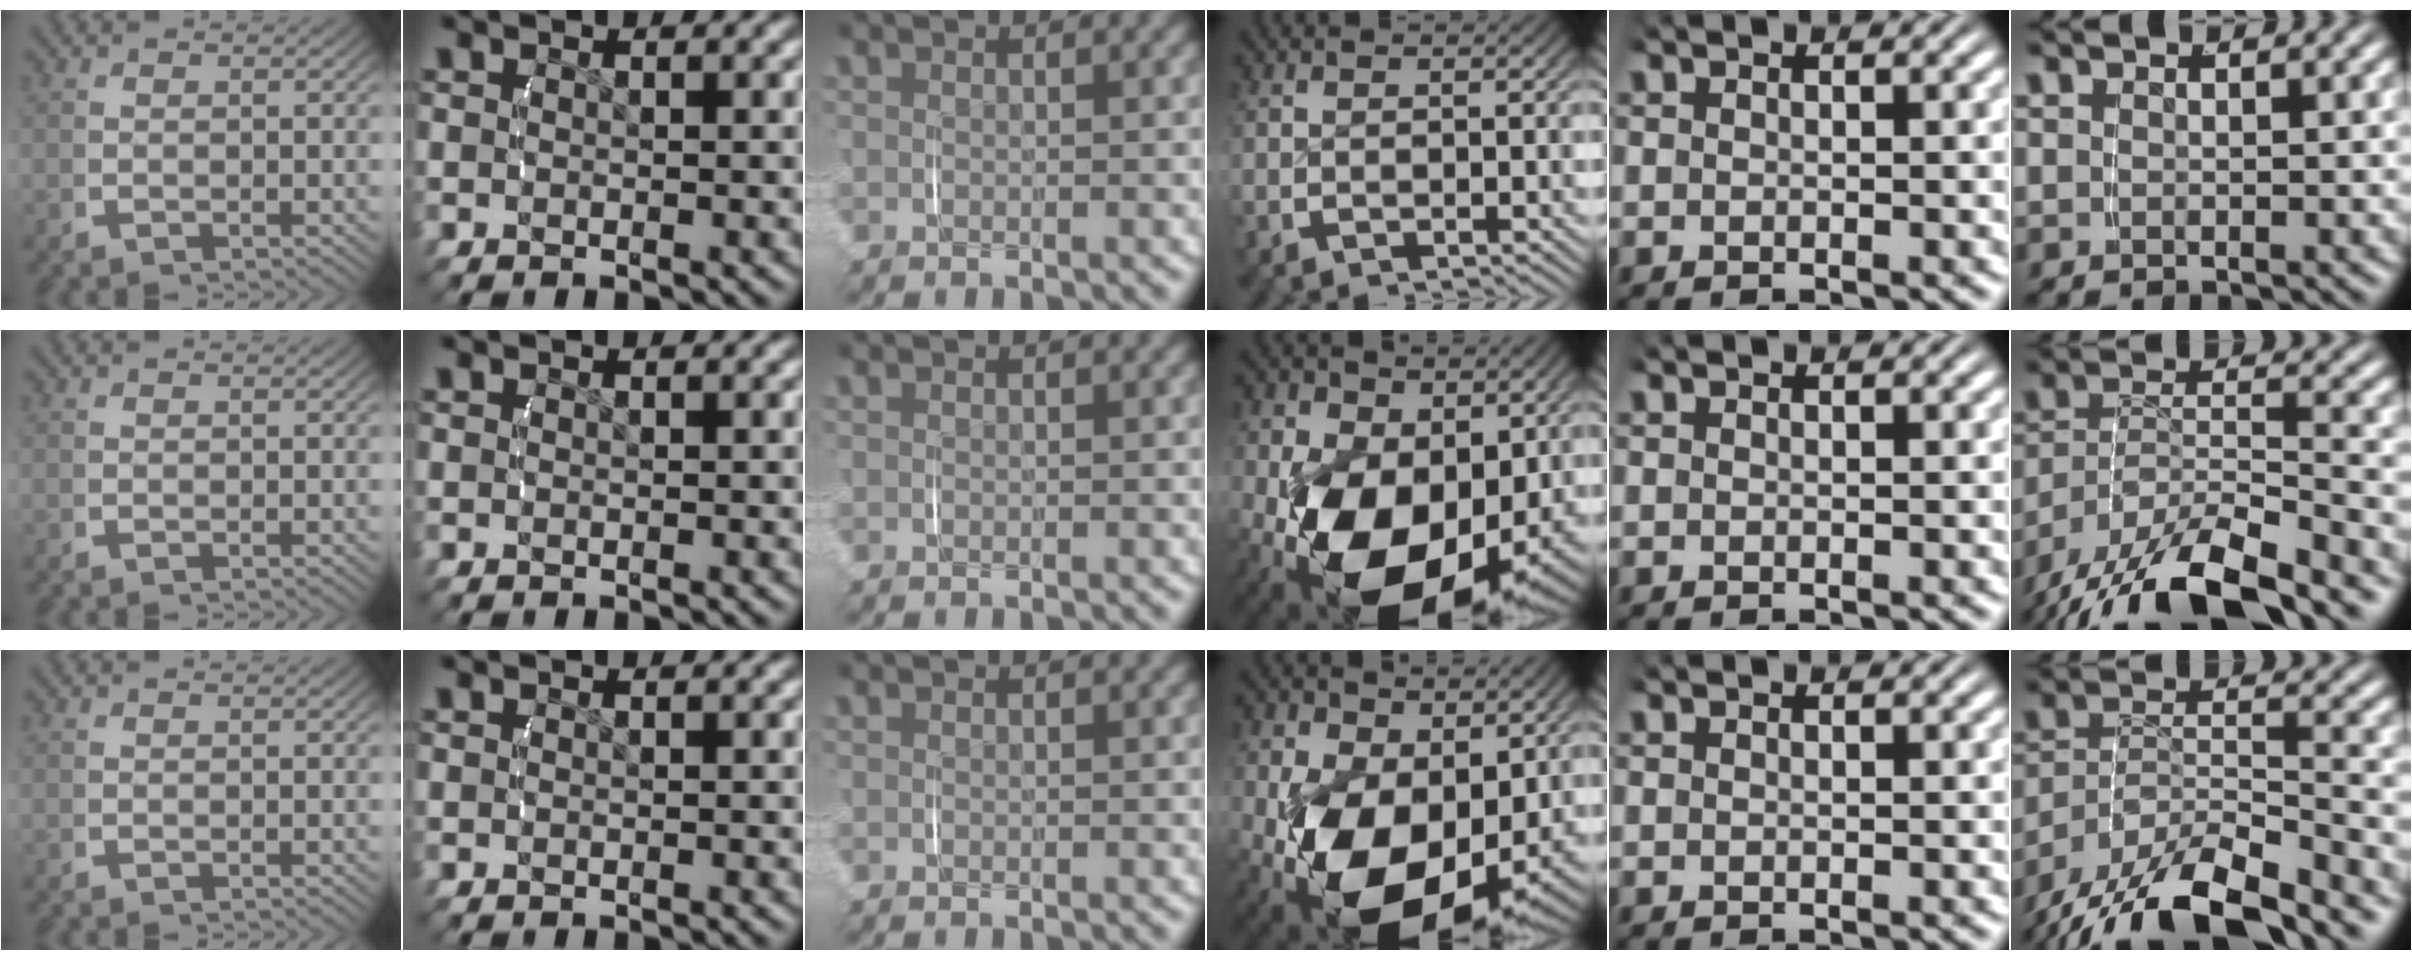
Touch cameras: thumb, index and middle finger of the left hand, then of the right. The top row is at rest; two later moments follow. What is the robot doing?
{"motion": "lift_and_place", "object": "backpack"}